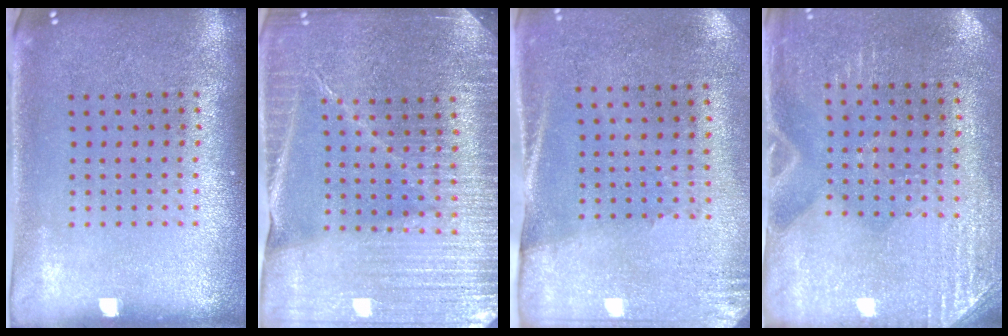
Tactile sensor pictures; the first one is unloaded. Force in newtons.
{"total": 4.4, "press": 4.1, "slide": 1.7}
{"total": 2.7, "press": 2.3, "slide": 1.4}
{"total": 2.8, "press": 2.5, "slide": 1.3}